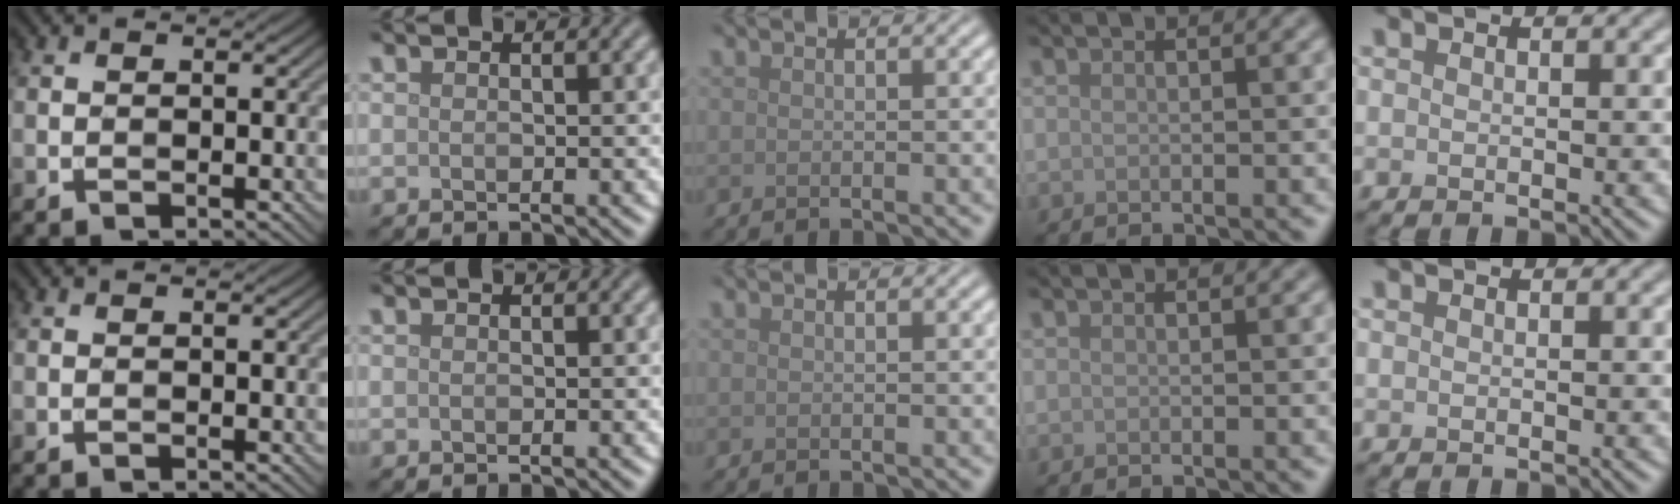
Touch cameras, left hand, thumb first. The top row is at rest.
{}